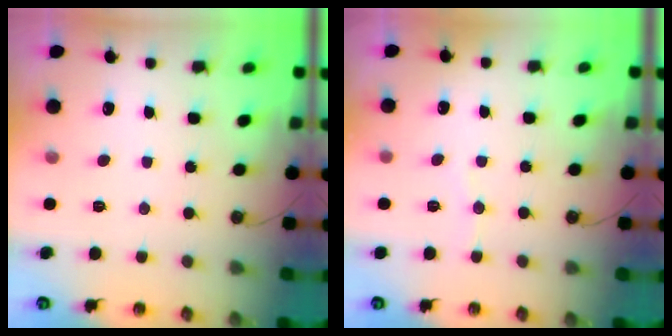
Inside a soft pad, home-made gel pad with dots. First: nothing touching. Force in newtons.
{"total": 4.8, "press": 4.7, "slide": 0.8}